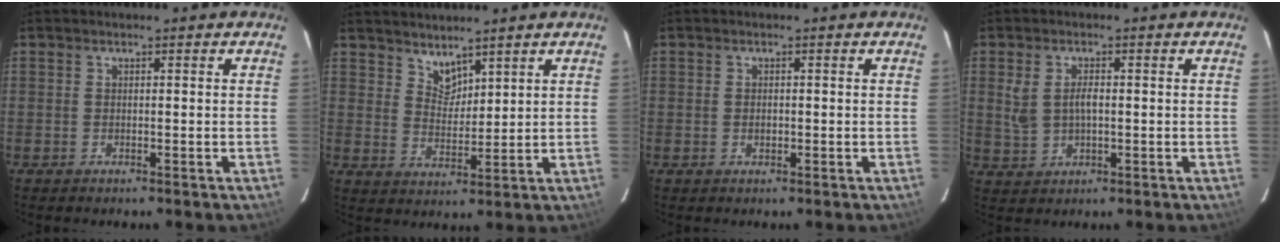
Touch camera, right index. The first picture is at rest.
{"total": 4.4, "force": [3.8, 1.8, 1.1], "torque": [-0.012, -0.002, 0.072]}
{"total": 1.0, "force": [-0.1, 0.8, 0.7], "torque": [-0.011, 0.003, -0.001]}
{"total": 4.6, "force": [0.4, 2.6, 3.8], "torque": [-0.079, 0.003, 0.015]}